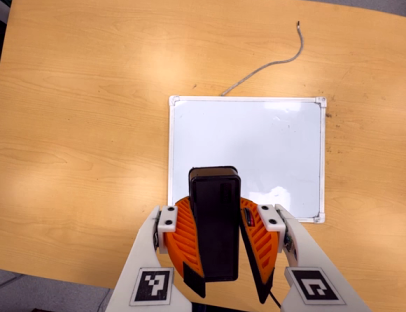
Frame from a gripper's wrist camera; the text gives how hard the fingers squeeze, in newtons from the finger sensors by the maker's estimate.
{"total": 13.3, "left": 12.5, "right": 14.1}